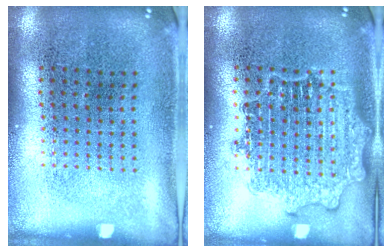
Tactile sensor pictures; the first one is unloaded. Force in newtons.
{"total": 1.7, "press": 1.7, "slide": 0.4}